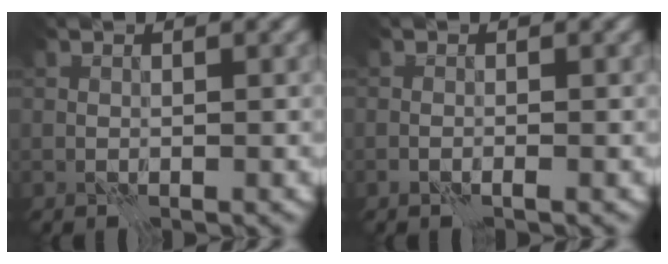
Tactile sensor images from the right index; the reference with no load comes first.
{"total": 0.7, "force": [0.2, -0.6, 0.2], "torque": [-0.003, 0.002, 0.001]}